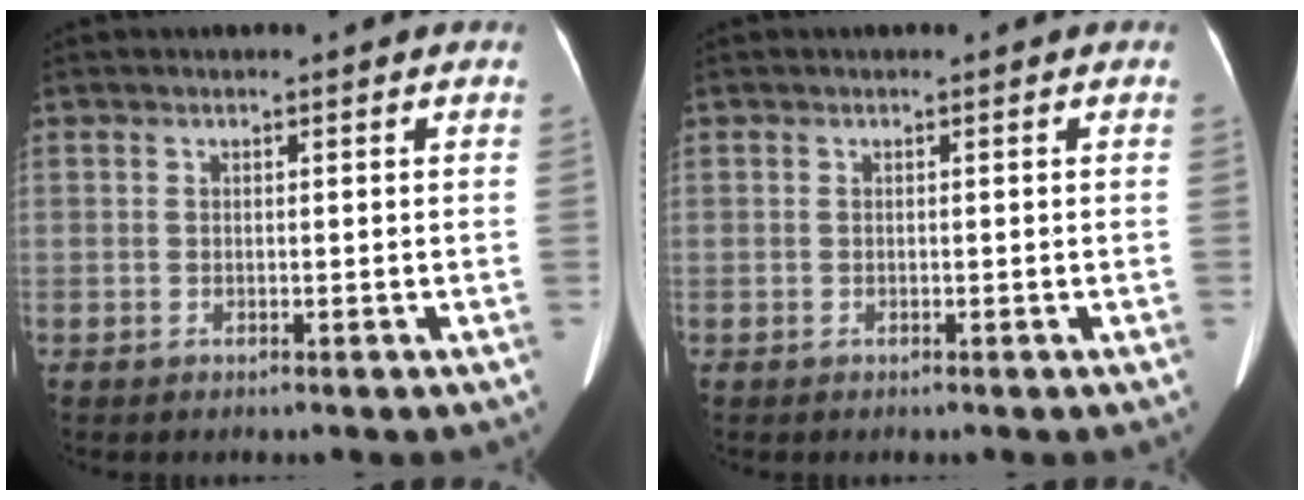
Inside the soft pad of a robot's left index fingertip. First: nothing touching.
{"total": 0.0}